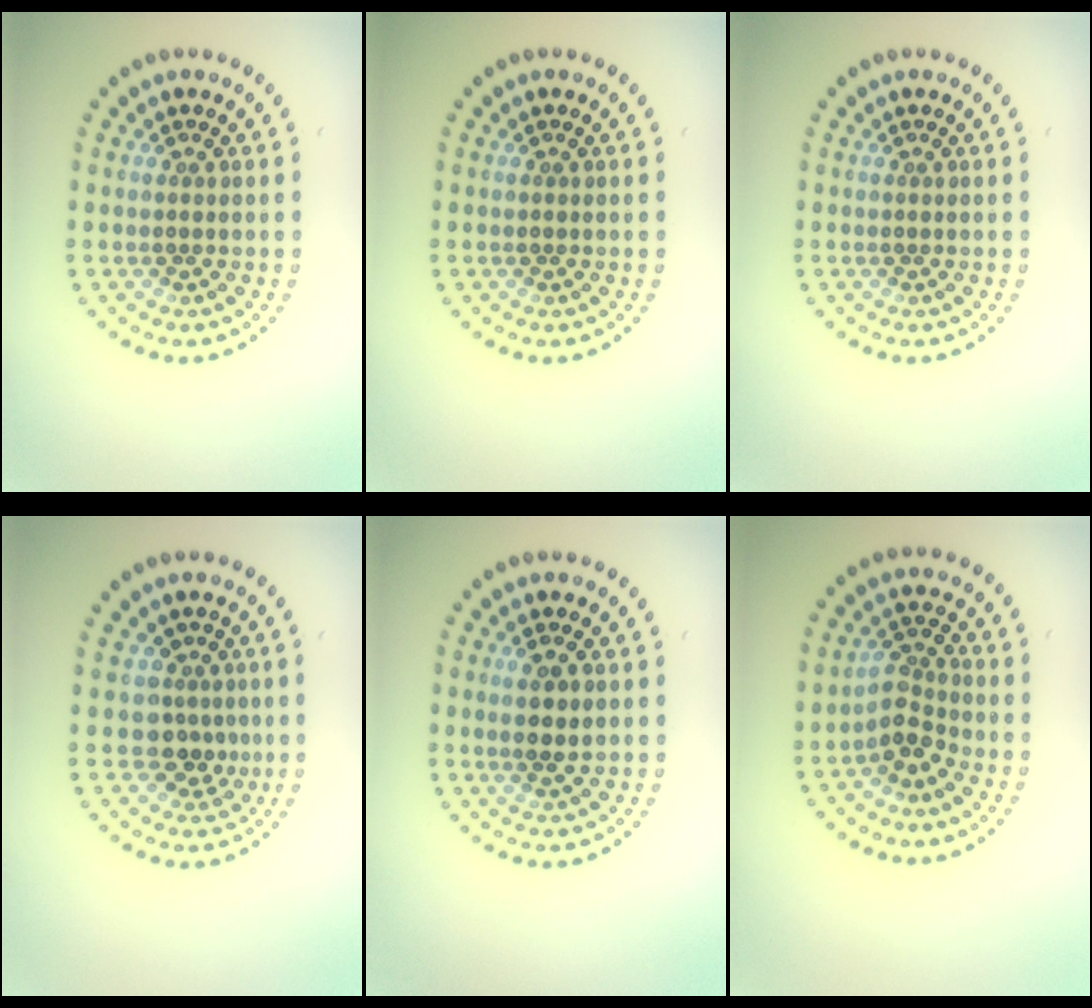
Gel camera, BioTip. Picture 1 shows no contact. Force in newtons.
{"total": 0.0}
{"total": 0.0}
{"total": 2.7, "press": 2.0, "slide": 1.7}
{"total": 2.2, "press": 2.1, "slide": 0.6}
{"total": 2.7, "press": 2.0, "slide": 1.8}